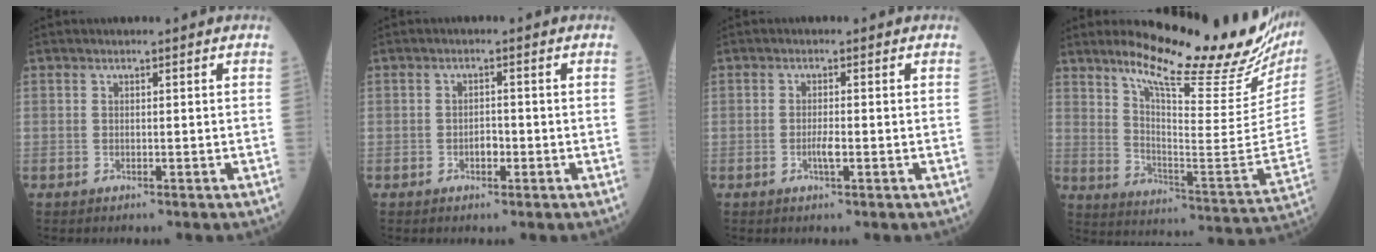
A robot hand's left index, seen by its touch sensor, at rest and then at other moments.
{"total": 1.8, "force": [-1.0, 1.0, 1.1], "torque": [-0.017, -0.001, -0.017]}
{"total": 1.9, "force": [-1.0, 0.3, 1.6], "torque": [-0.034, -0.006, -0.018]}
{"total": 23.4, "force": [19.4, 2.3, 12.8], "torque": [-0.203, -0.088, 0.263]}